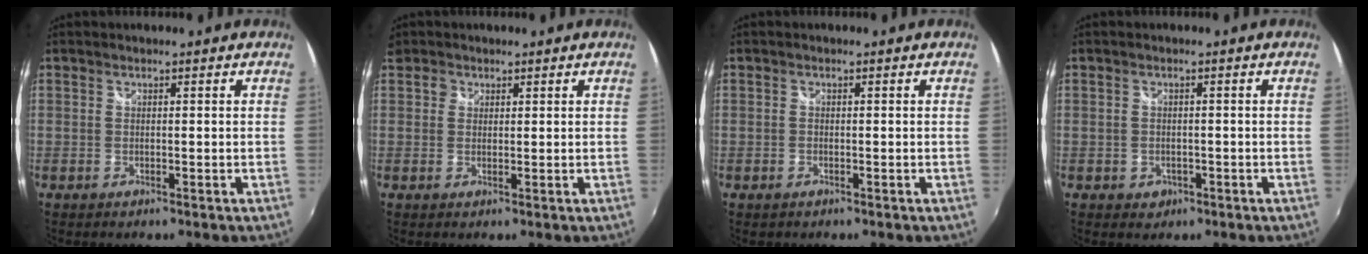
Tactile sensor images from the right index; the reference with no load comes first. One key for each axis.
{"total": 2.1, "fx": 0.6, "fy": 1.9, "fz": 0.3, "tx": 0.001, "ty": 0.006, "tz": 0.007}
{"total": 0.7, "fx": -0.5, "fy": 0.5, "fz": 0.2, "tx": -0.004, "ty": -0.001, "tz": -0.007}
{"total": 2.5, "fx": -0.9, "fy": 2.1, "fz": 0.8, "tx": -0.019, "ty": -0.001, "tz": -0.008}